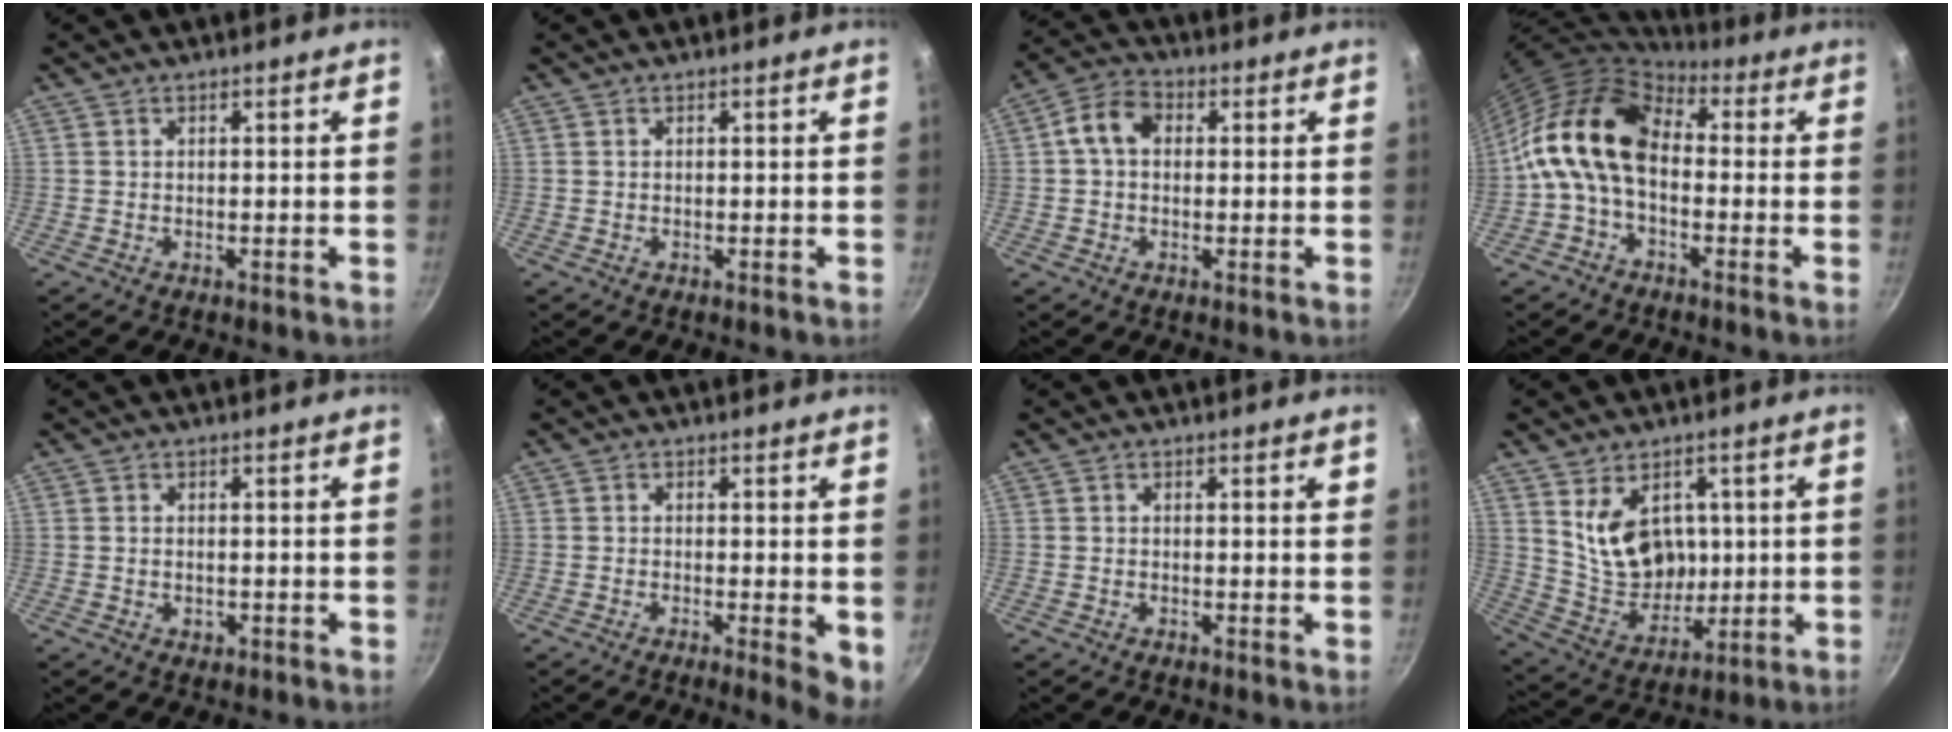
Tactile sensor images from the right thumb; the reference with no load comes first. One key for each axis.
{"total": 0.0}
{"total": 6.7, "fx": 1.0, "fy": 4.8, "fz": 4.6, "tx": -0.078, "ty": 0.022, "tz": 0.003}
{"total": 13.2, "fx": -0.3, "fy": 8.6, "fz": 10.0, "tx": -0.162, "ty": 0.033, "tz": -0.030}
{"total": 1.3, "fx": -0.2, "fy": 0.9, "fz": 0.9, "tx": -0.013, "ty": 0.000, "tz": -0.003}
{"total": 4.7, "fx": -1.0, "fy": 1.2, "fz": 4.4, "tx": -0.052, "ty": -0.005, "tz": -0.012}
{"total": 1.0, "fx": 0.4, "fy": 0.3, "fz": 0.9, "tx": -0.011, "ty": 0.000, "tz": 0.003}
{"total": 12.8, "fx": 3.4, "fy": 9.3, "fz": 8.1, "tx": -0.104, "ty": -0.036, "tz": 0.083}